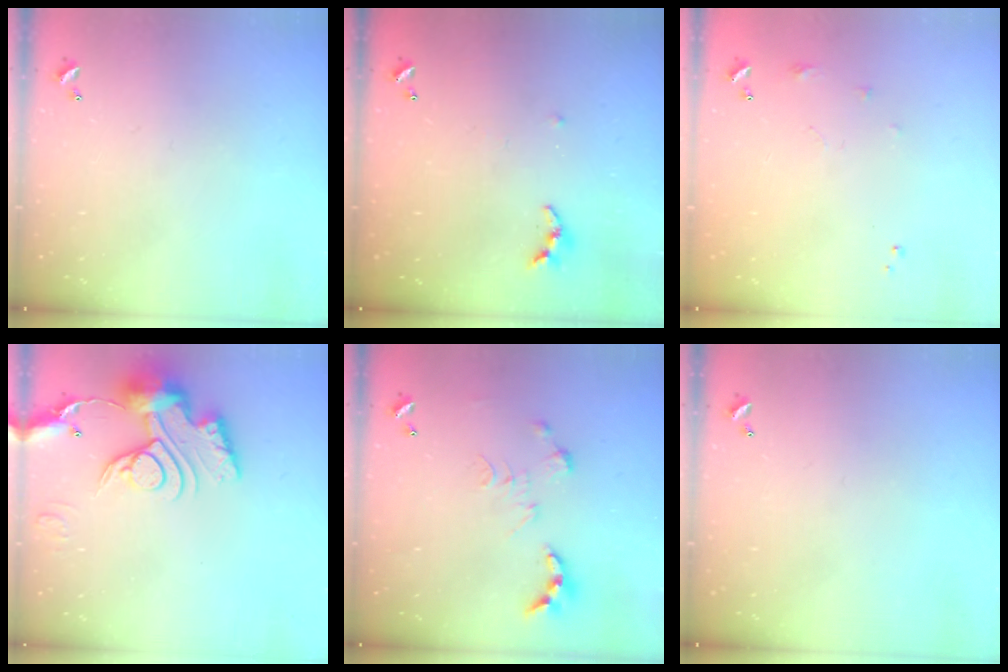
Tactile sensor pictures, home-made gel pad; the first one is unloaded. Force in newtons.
{"total": 4.3, "press": 4.3, "slide": 0.4}
{"total": 5.9, "press": 5.9, "slide": 0.8}
{"total": 15.5, "press": 15.4, "slide": 1.7}
{"total": 0.0}
{"total": 0.0}